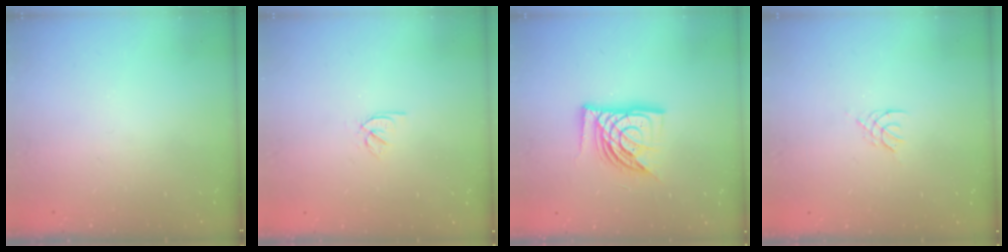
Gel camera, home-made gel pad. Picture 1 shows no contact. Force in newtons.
{"total": 2.5, "press": 2.4, "slide": 0.7}
{"total": 14.8, "press": 14.6, "slide": 1.9}
{"total": 2.0, "press": 1.9, "slide": 0.4}